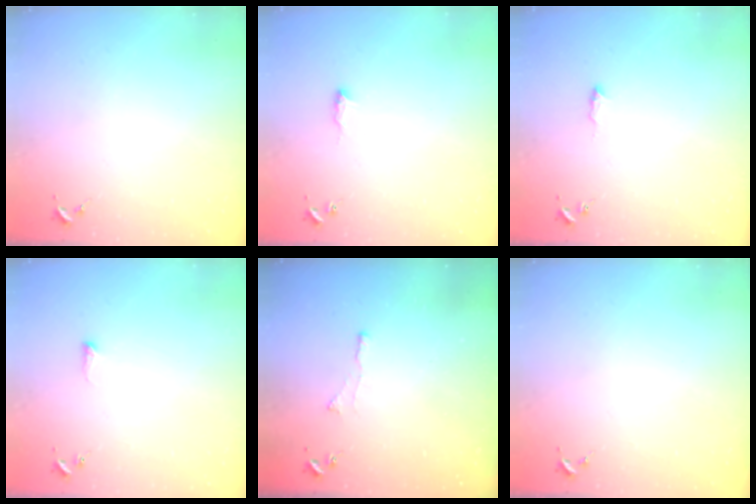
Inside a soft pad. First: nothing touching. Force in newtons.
{"total": 6.4, "press": 6.3, "slide": 0.8}
{"total": 6.0, "press": 6.0, "slide": 0.6}
{"total": 4.3, "press": 4.3, "slide": 0.7}
{"total": 2.6, "press": 2.5, "slide": 0.6}
{"total": 0.0}